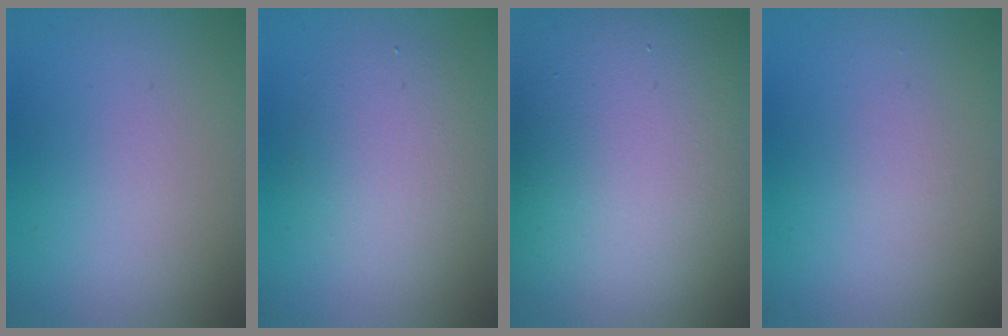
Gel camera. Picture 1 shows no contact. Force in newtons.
{"total": 4.1, "press": 4.1, "slide": 0.3}
{"total": 20.0, "press": 20.0, "slide": 0.5}
{"total": 0.5, "press": 0.5, "slide": 0.0}